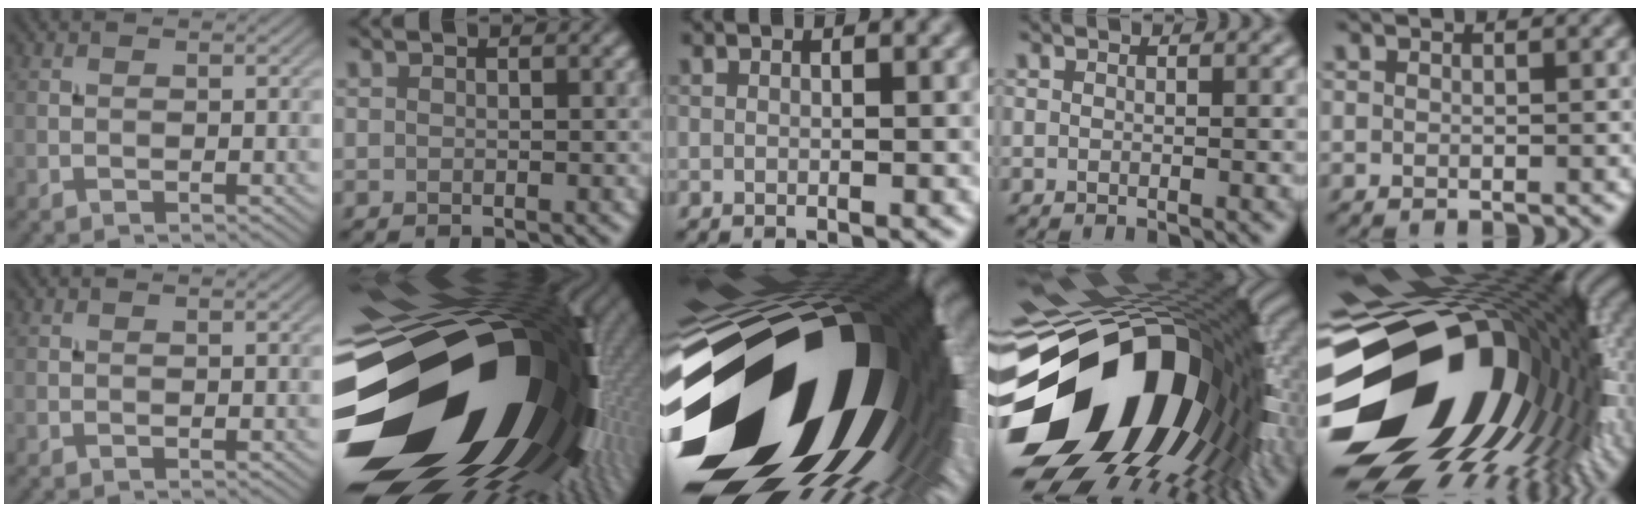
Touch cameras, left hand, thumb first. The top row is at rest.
{"index": {"total": 23.3, "force": [-6.2, 15.5, 16.3], "torque": [-0.260, -0.024, -0.133]}, "middle": {"total": 22.3, "force": [-5.6, 12.7, 17.5], "torque": [-0.282, -0.038, -0.089]}, "ring": {"total": 19.5, "force": [-4.4, 12.0, 14.7], "torque": [-0.276, -0.051, -0.070]}, "little": {"total": 20.4, "force": [-3.5, 13.1, 15.3], "torque": [-0.303, -0.059, -0.040]}}